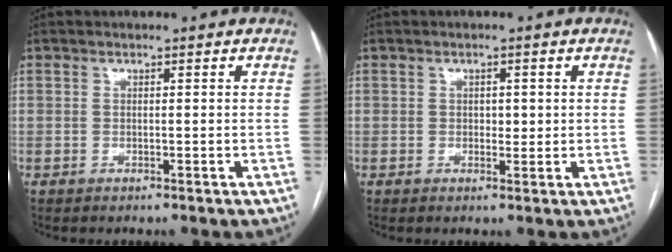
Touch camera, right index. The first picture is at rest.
{"total": 0.8, "force": [0.1, 0.3, 0.7], "torque": [-0.014, 0.000, 0.002]}